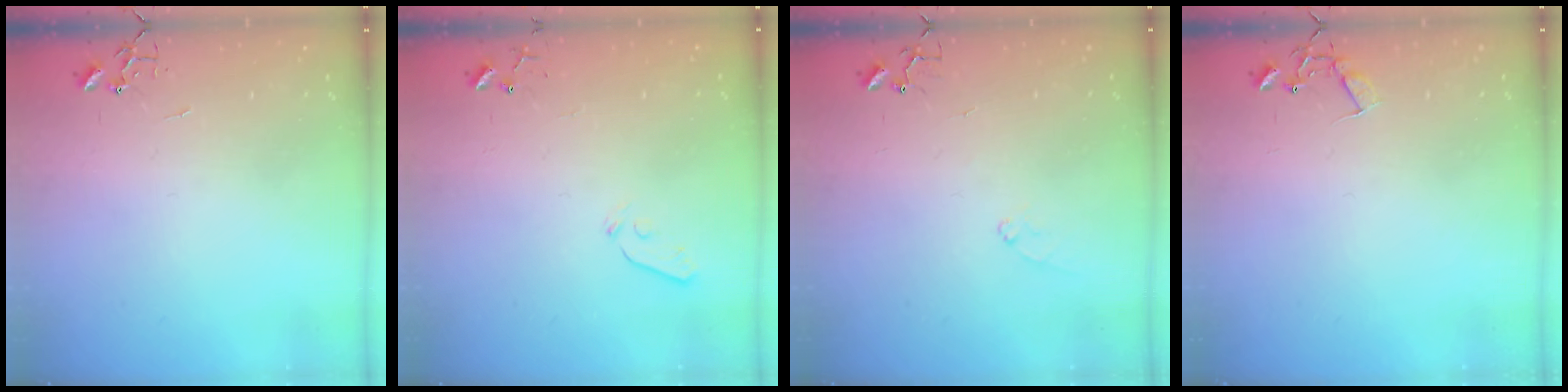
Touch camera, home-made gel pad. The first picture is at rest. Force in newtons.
{"total": 3.7, "press": 3.6, "slide": 0.6}
{"total": 7.5, "press": 7.5, "slide": 0.7}
{"total": 7.1, "press": 7.1, "slide": 0.5}